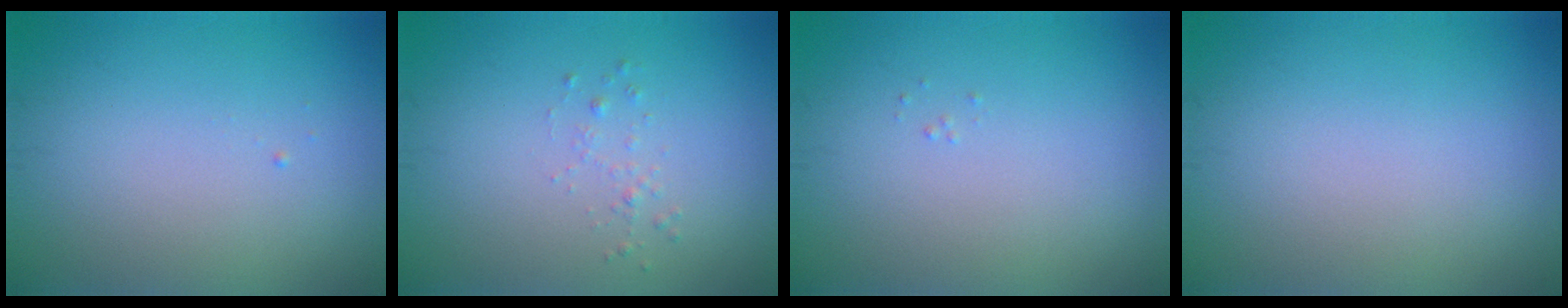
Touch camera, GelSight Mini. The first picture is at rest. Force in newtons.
{"total": 0.8, "press": 0.8, "slide": 0.0}
{"total": 0.0}
{"total": 0.0}